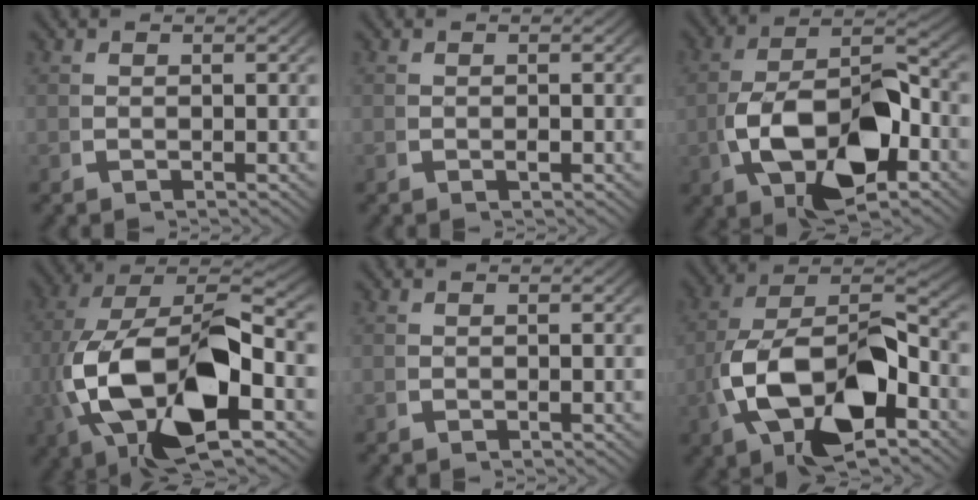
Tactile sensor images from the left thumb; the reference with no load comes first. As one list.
[{"total": 0.6, "force": [0.0, 0.0, 0.6], "torque": [-0.011, 0.005, -0.001]}, {"total": 13.7, "force": [-1.8, 7.6, 11.2], "torque": [-0.219, -0.033, -0.012]}, {"total": 19.5, "force": [-1.3, 11.1, 15.9], "torque": [-0.344, -0.054, 0.012]}, {"total": 0.0}, {"total": 16.7, "force": [-1.8, 10.0, 13.2], "torque": [-0.272, -0.047, -0.004]}]